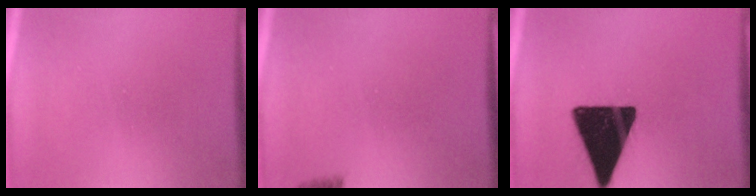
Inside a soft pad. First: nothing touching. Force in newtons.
{"total": 2.7}
{"total": 19.5}